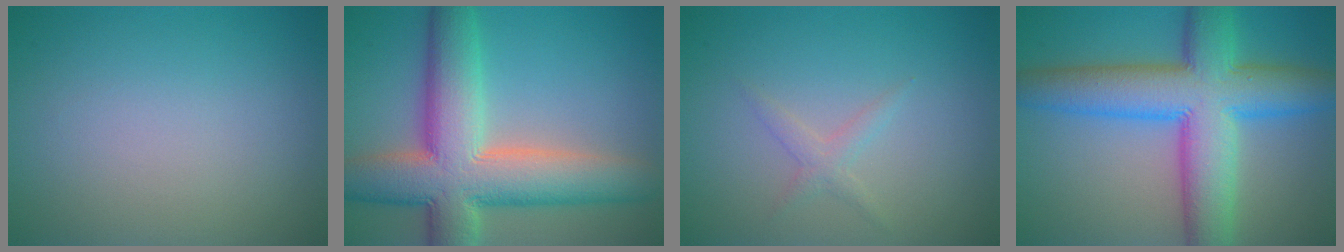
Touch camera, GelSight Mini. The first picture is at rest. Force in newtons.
{"total": 11.6, "press": 11.6, "slide": 0.8}
{"total": 1.3, "press": 1.3, "slide": 0.1}
{"total": 11.0, "press": 11.0, "slide": 0.2}